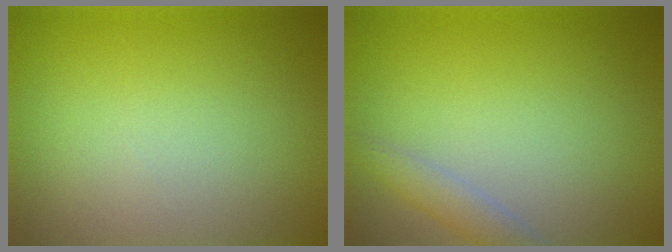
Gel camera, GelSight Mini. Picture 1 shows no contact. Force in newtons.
{"total": 1.9, "press": 1.9, "slide": 0.1}